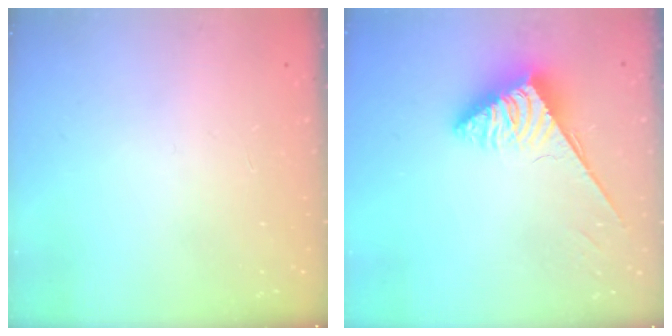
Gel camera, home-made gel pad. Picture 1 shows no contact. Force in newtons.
{"total": 3.7, "press": 3.7, "slide": 0.6}